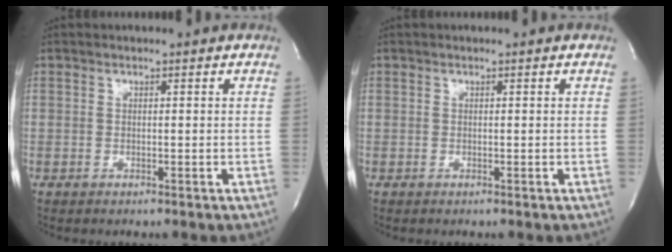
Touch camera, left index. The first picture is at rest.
{"total": 0.7, "force": [-0.6, 0.0, -0.2], "torque": [0.003, -0.005, -0.010]}